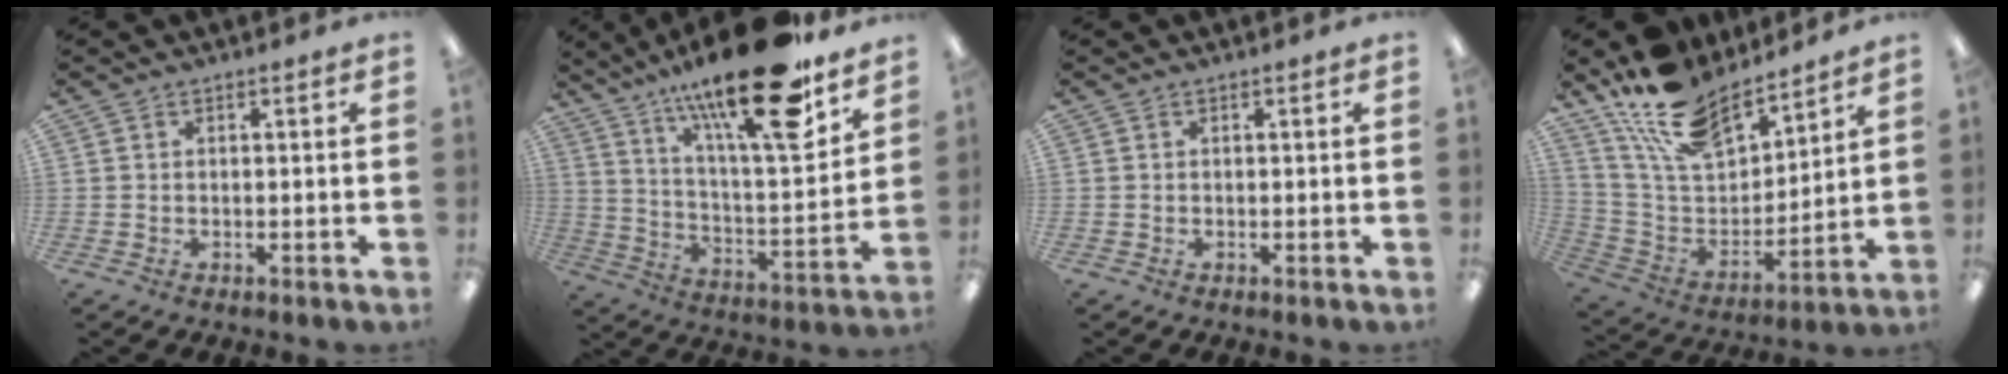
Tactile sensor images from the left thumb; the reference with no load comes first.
{"total": 24.3, "force": [17.5, 5.4, 15.9], "torque": [-0.255, -0.113, 0.280]}
{"total": 0.0}
{"total": 17.3, "force": [14.2, 7.1, 6.9], "torque": [-0.158, -0.086, 0.261]}